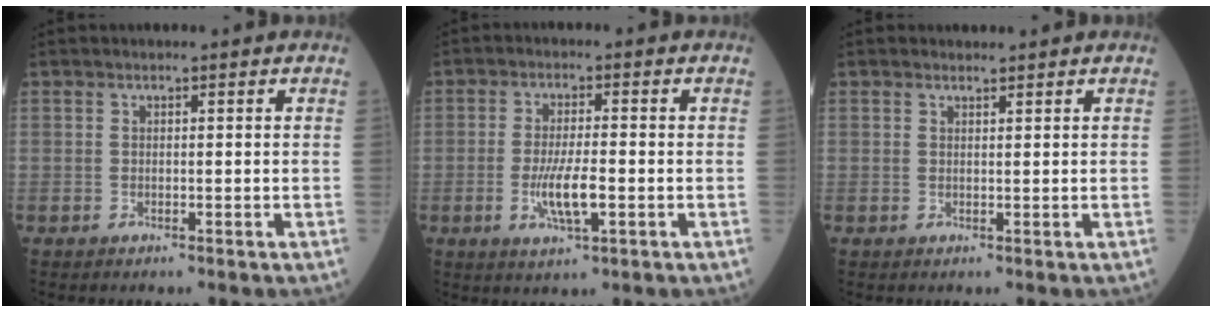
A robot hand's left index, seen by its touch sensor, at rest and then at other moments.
{"total": 5.9, "force": [-1.6, 1.1, 5.6], "torque": [-0.116, -0.009, -0.027]}
{"total": 0.7, "force": [0.7, 0.2, 0.0], "torque": [-0.011, -0.001, 0.012]}